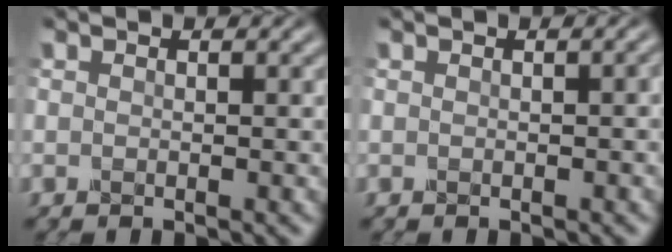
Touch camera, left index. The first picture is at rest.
{"total": 1.8, "force": [-0.4, 1.0, 1.5], "torque": [0.001, 0.012, -0.014]}